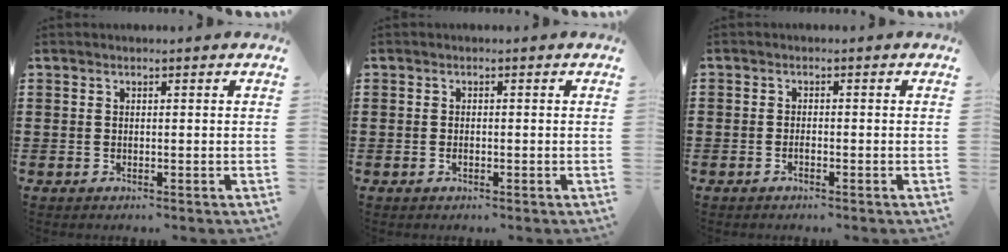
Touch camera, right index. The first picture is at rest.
{"total": 0.8, "force": [-0.3, 0.4, 0.6], "torque": [-0.013, -0.004, -0.005]}
{"total": 0.9, "force": [-0.7, 0.2, 0.5], "torque": [-0.012, -0.005, -0.011]}